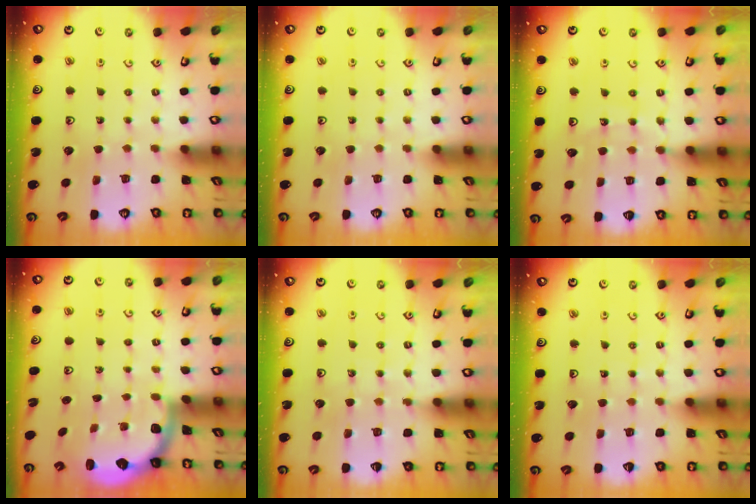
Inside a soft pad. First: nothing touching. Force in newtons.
{"total": 0.0}
{"total": 10.8, "press": 10.5, "slide": 2.3}
{"total": 2.2, "press": 2.1, "slide": 0.8}
{"total": 5.5, "press": 5.2, "slide": 1.7}
{"total": 2.9, "press": 2.9, "slide": 0.3}